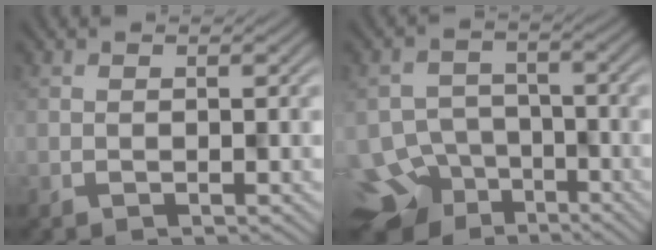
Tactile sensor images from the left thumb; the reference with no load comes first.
{"total": 10.7, "force": [-7.4, 7.2, 2.9], "torque": [-0.076, -0.026, -0.096]}